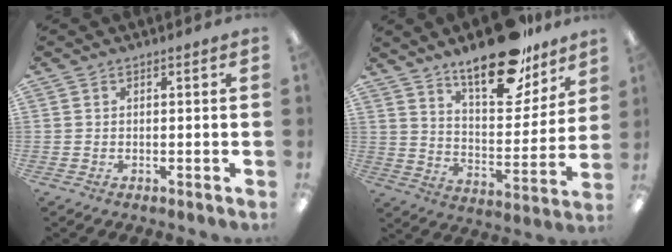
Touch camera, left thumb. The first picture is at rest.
{"total": 23.7, "force": [18.3, 7.4, 13.0], "torque": [-0.194, -0.130, 0.308]}